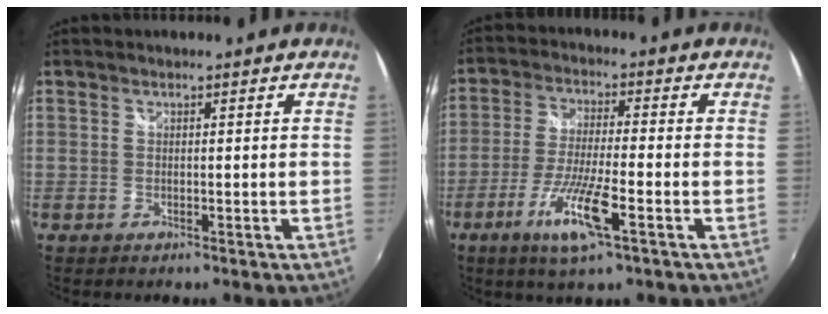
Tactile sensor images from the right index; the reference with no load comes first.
{"total": 10.3, "force": [-4.8, 1.0, 9.0], "torque": [-0.183, -0.016, -0.091]}